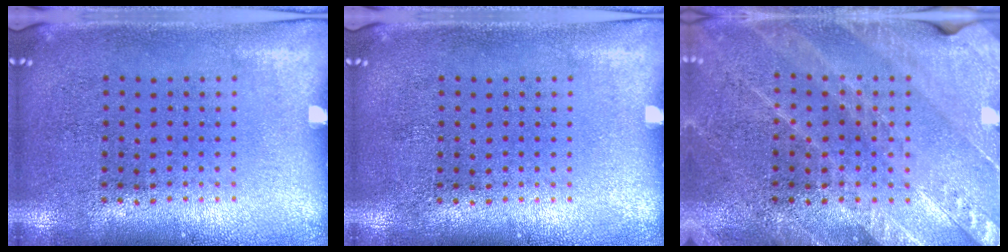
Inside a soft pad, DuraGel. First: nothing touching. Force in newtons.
{"total": 0.0}
{"total": 2.6, "press": 2.5, "slide": 0.7}